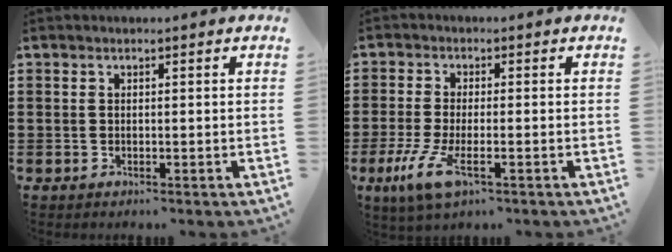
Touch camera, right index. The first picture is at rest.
{"total": 5.7, "force": [-2.6, 1.2, 4.9], "torque": [-0.117, -0.021, -0.050]}